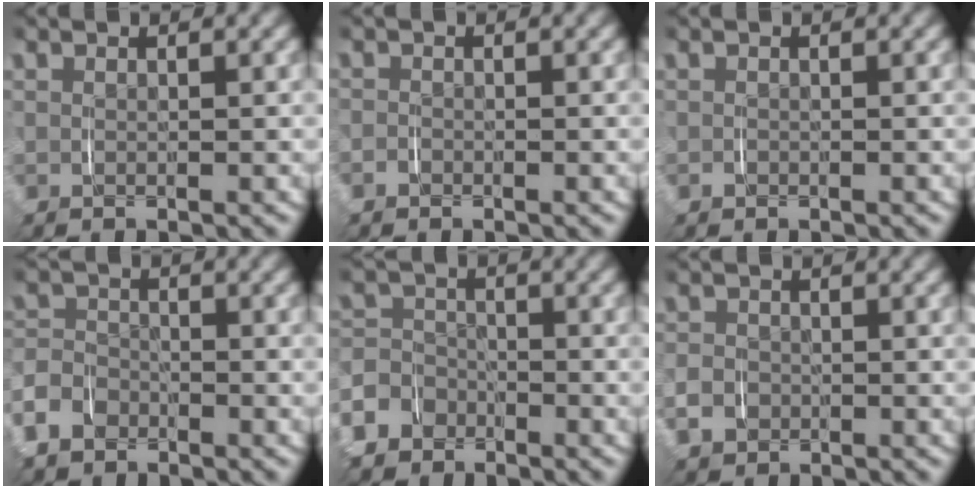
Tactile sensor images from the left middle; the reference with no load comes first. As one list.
[{"total": 0.7, "force": [-0.4, 0.6, 0.0], "torque": [-0.002, -0.002, -0.011]}, {"total": 0.0}, {"total": 4.3, "force": [-2.4, 3.3, 1.3], "torque": [-0.034, -0.006, -0.047]}, {"total": 6.9, "force": [-3.3, 5.8, 1.4], "torque": [-0.038, -0.015, -0.067]}, {"total": 3.0, "force": [-0.9, 2.6, 1.0], "torque": [-0.031, -0.009, -0.015]}]